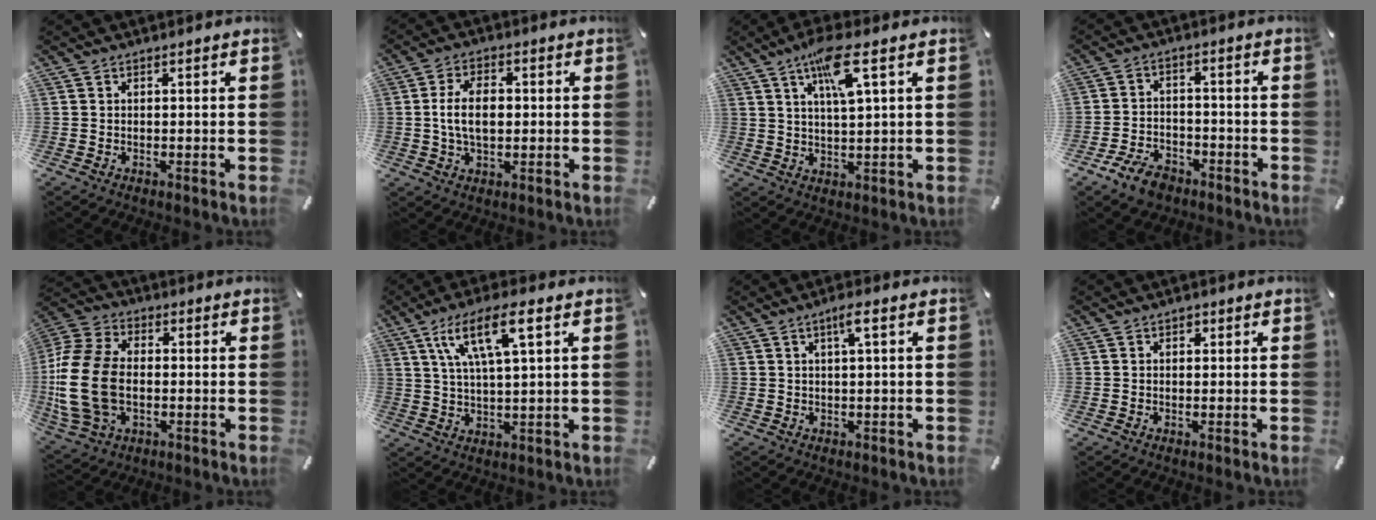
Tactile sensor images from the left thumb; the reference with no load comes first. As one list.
[{"total": 8.5, "force": [0.2, 5.0, 6.9], "torque": [-0.140, 0.006, -0.002]}, {"total": 9.6, "force": [4.5, 1.7, 8.3], "torque": [-0.161, 0.003, 0.076]}, {"total": 6.9, "force": [-4.7, 4.2, 2.8], "torque": [-0.056, 0.027, -0.089]}, {"total": 18.0, "force": [-2.6, 13.1, 12.0], "torque": [-0.262, 0.016, -0.047]}, {"total": 11.3, "force": [5.0, 2.7, 9.8], "torque": [-0.194, 0.001, 0.084]}, {"total": 3.5, "force": [1.1, 0.3, 3.4], "torque": [-0.058, -0.003, 0.014]}, {"total": 0.8, "force": [0.2, 0.7, 0.3], "torque": [-0.005, 0.007, 0.001]}]